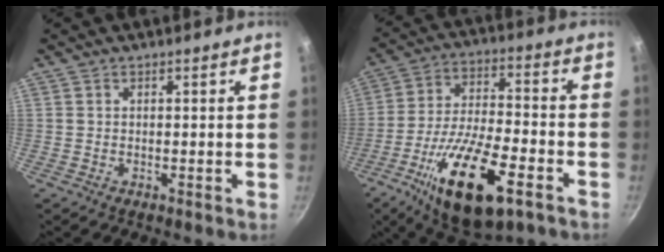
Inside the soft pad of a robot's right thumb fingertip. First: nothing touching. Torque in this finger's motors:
{"motor_torque": [0.33, 0.49, 1.32, -1.45, 0.44]}